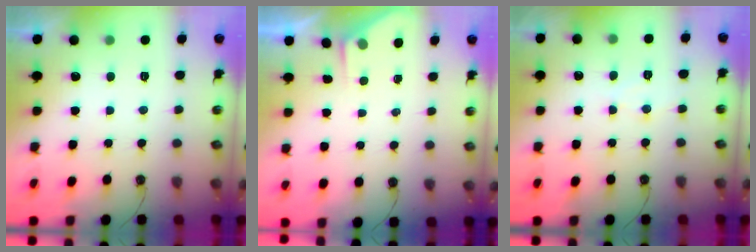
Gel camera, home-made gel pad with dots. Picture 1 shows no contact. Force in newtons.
{"total": 2.4, "press": 2.3, "slide": 0.4}
{"total": 5.3, "press": 5.3, "slide": 0.6}